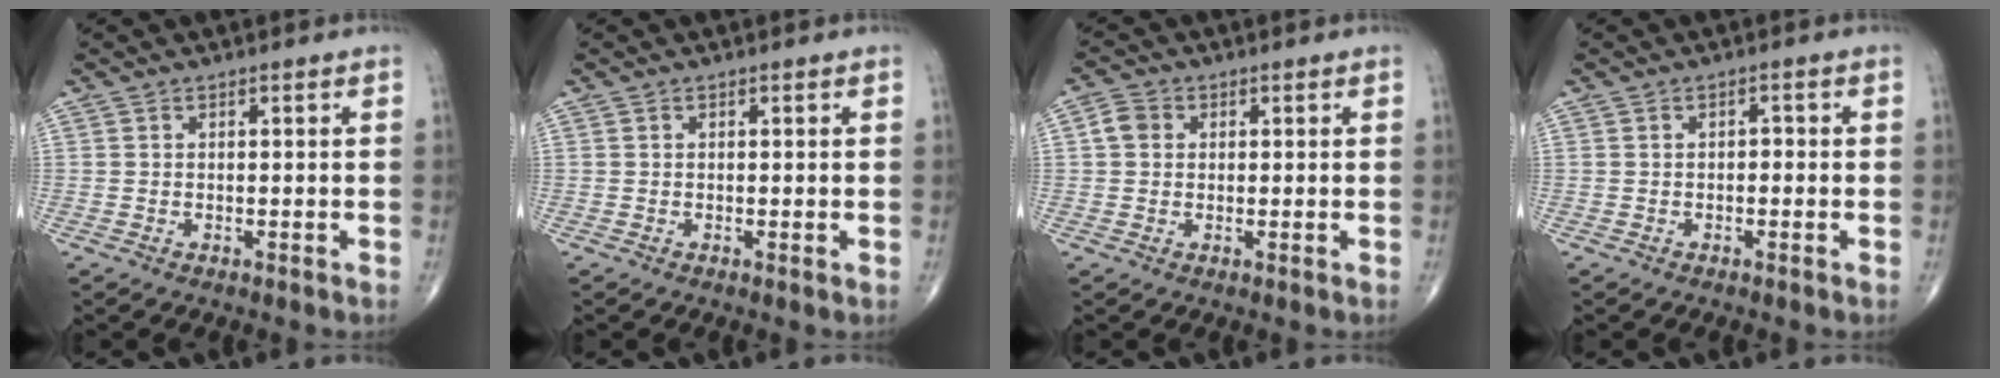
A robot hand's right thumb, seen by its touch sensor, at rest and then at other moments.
{"total": 0.0}
{"total": 3.3, "force": [0.5, 2.8, 1.6], "torque": [-0.023, 0.008, 0.004]}
{"total": 1.1, "force": [-0.2, 0.8, 0.8], "torque": [-0.005, 0.003, -0.007]}